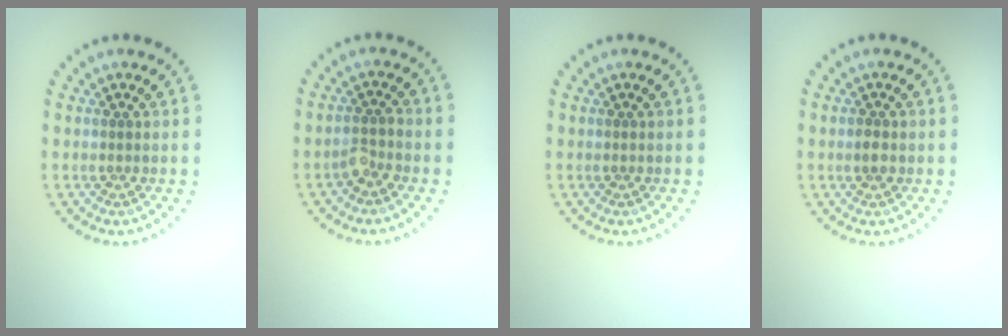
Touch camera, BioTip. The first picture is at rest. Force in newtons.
{"total": 1.6, "press": 1.4, "slide": 0.9}
{"total": 0.0}
{"total": 1.1, "press": 1.1, "slide": 0.1}